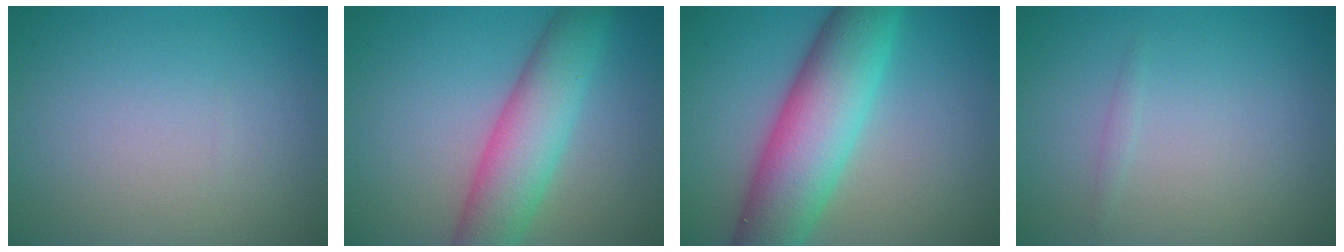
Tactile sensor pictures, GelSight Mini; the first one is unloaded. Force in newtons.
{"total": 6.8, "press": 6.8, "slide": 0.3}
{"total": 9.7, "press": 9.7, "slide": 0.2}
{"total": 0.6, "press": 0.5, "slide": 0.0}